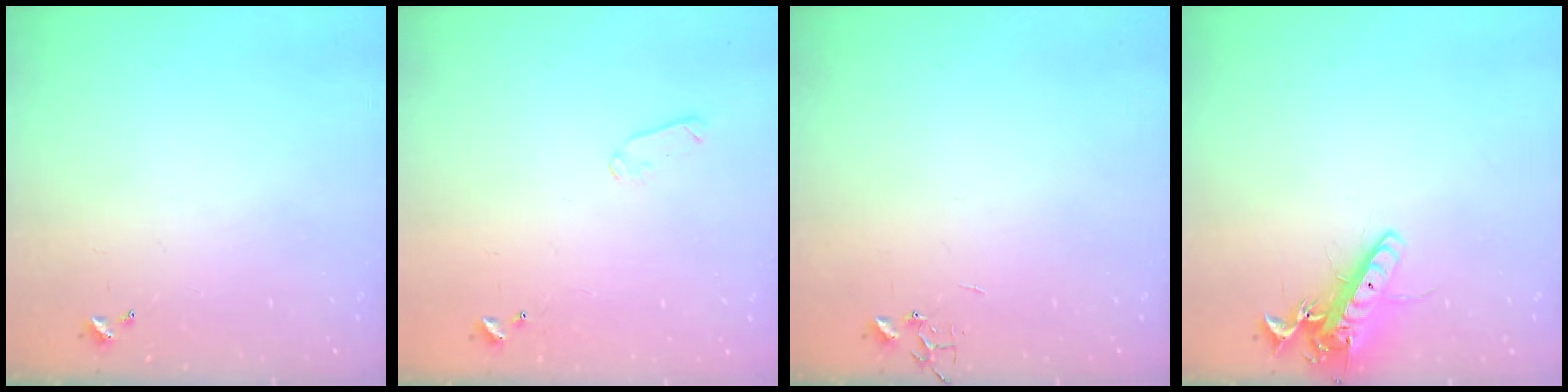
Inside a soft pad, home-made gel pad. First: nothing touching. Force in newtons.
{"total": 5.2, "press": 5.1, "slide": 1.0}
{"total": 0.0}
{"total": 14.7, "press": 14.4, "slide": 2.8}